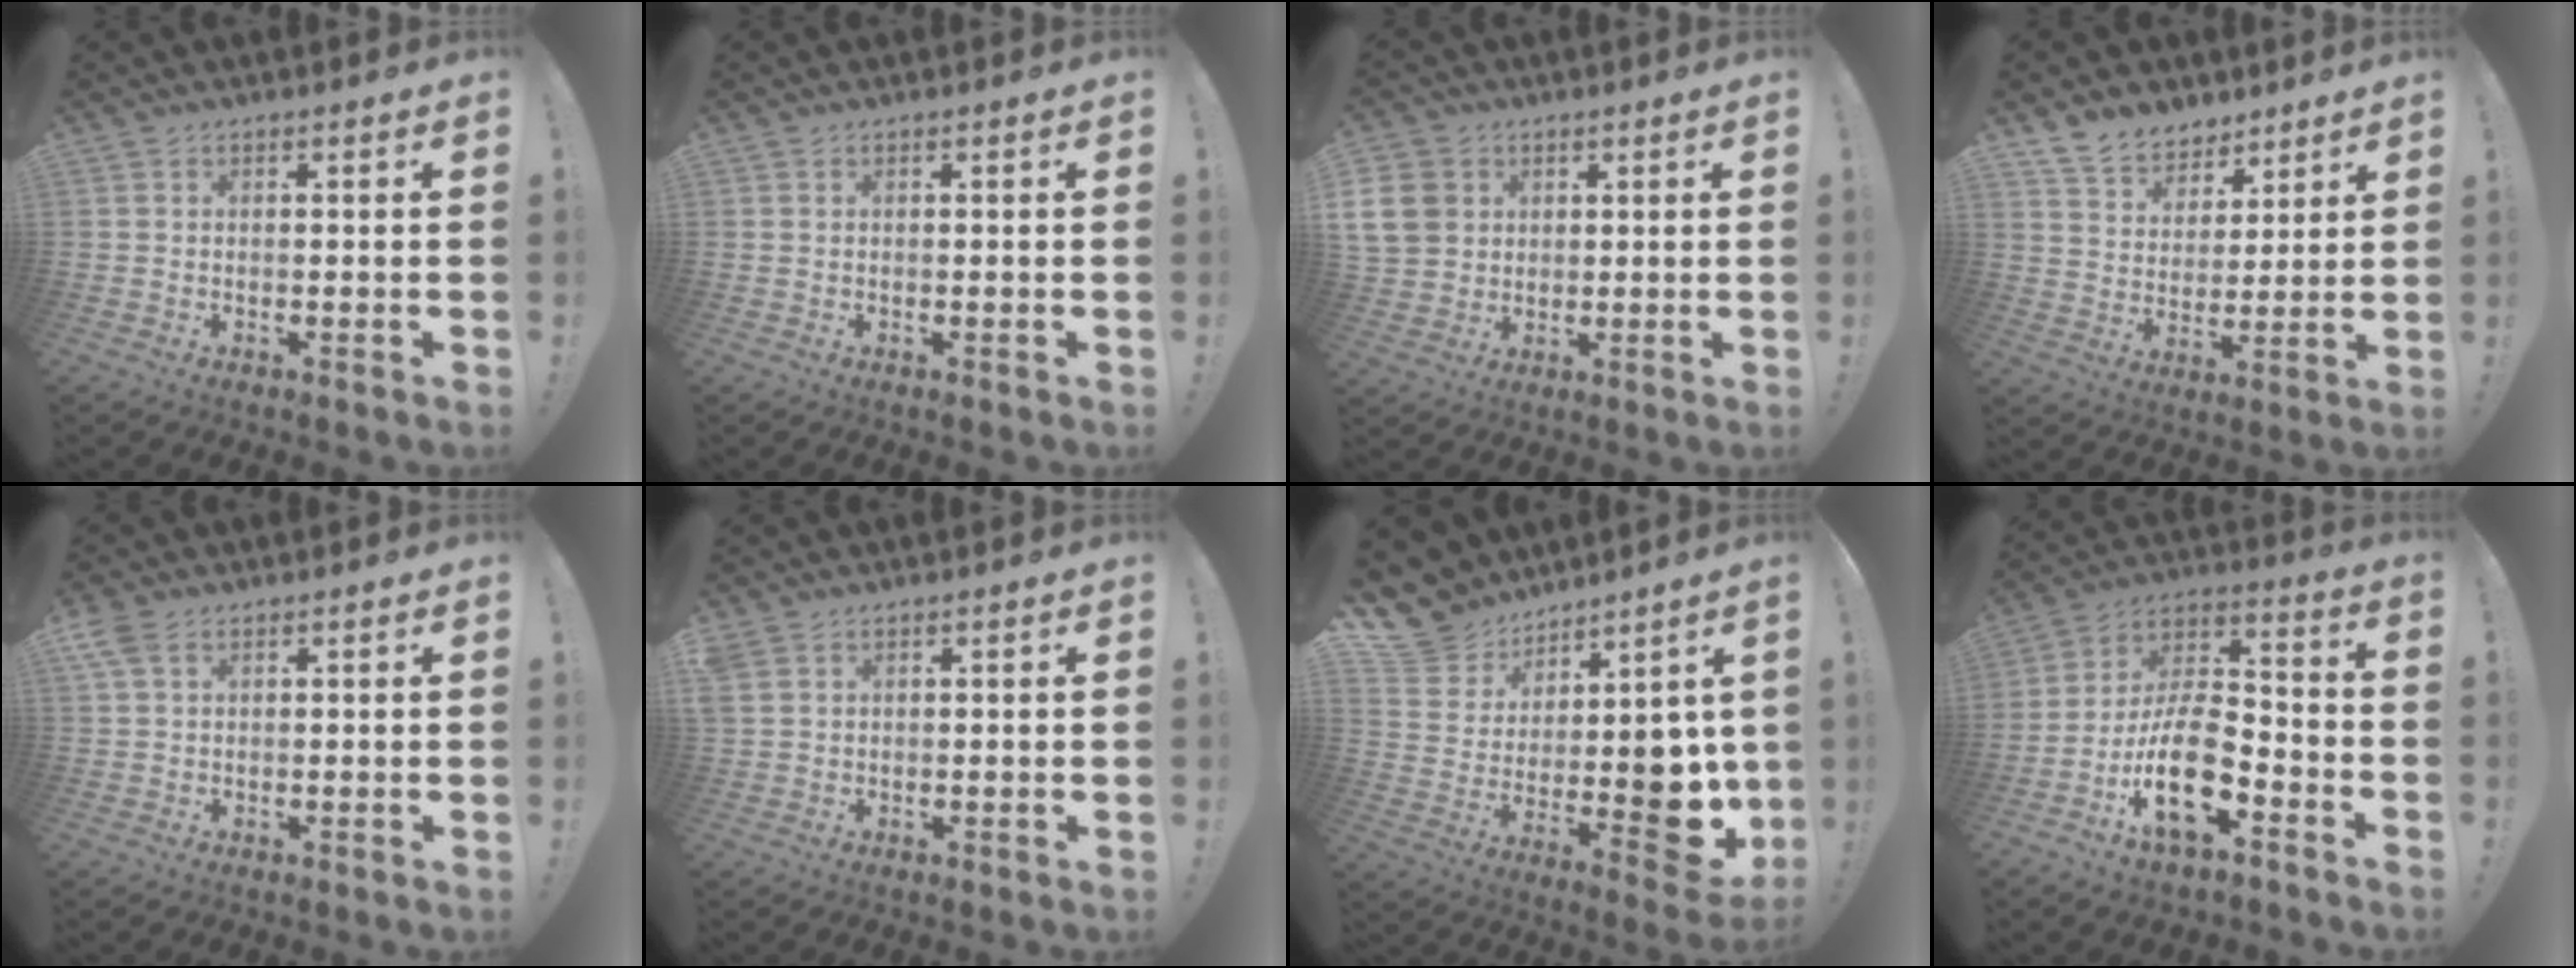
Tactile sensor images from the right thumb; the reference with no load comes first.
{"total": 0.0}
{"total": 10.6, "force": [2.9, 9.1, 4.7], "torque": [-0.095, -0.007, 0.062]}
{"total": 9.7, "force": [7.6, 5.8, 1.4], "torque": [-0.035, -0.059, 0.152]}
{"total": 4.3, "force": [2.3, 2.4, 2.8], "torque": [-0.052, -0.003, 0.046]}
{"total": 3.2, "force": [1.9, 2.0, 1.5], "torque": [-0.037, 0.001, 0.041]}
{"total": 13.2, "force": [5.7, 10.1, 6.2], "torque": [-0.071, -0.063, 0.132]}
{"total": 18.4, "force": [-8.5, 9.0, 13.6], "torque": [-0.254, 0.043, -0.140]}